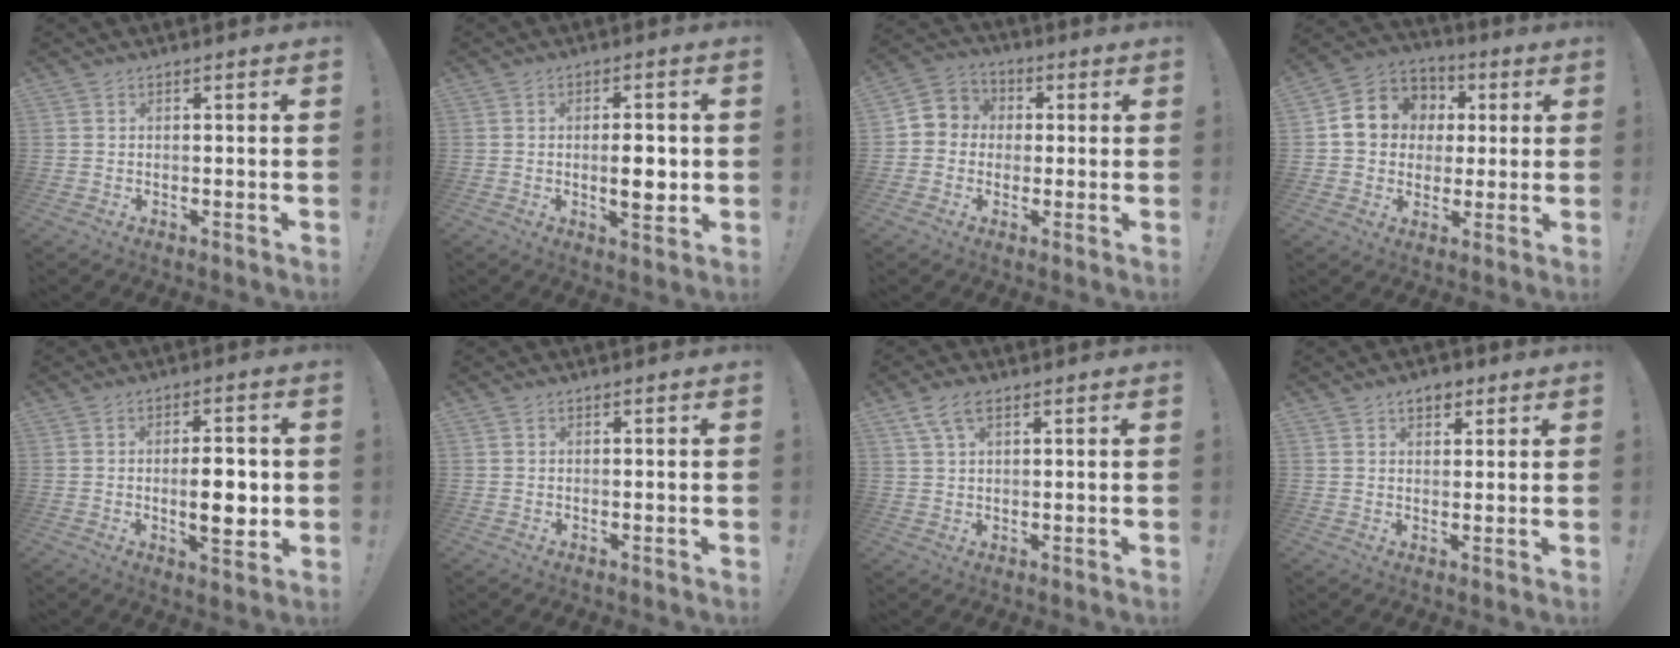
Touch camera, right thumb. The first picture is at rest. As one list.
[{"total": 6.4, "force": [-0.5, 2.1, 6.0], "torque": [-0.071, -0.005, -0.014]}, {"total": 6.4, "force": [-1.2, 6.1, 1.6], "torque": [-0.016, 0.021, -0.016]}, {"total": 11.8, "force": [1.9, 10.8, 4.2], "torque": [-0.055, 0.002, 0.044]}, {"total": 9.1, "force": [-0.6, 3.2, 8.5], "torque": [-0.117, -0.003, -0.015]}, {"total": 0.0}, {"total": 6.5, "force": [3.4, 3.1, 4.6], "torque": [-0.085, -0.002, 0.066]}, {"total": 3.9, "force": [2.3, 2.6, 1.9], "torque": [-0.019, -0.006, 0.040]}]